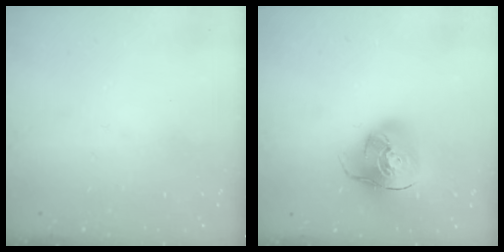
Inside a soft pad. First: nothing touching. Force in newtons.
{"total": 16.2, "press": 16.0, "slide": 2.4}